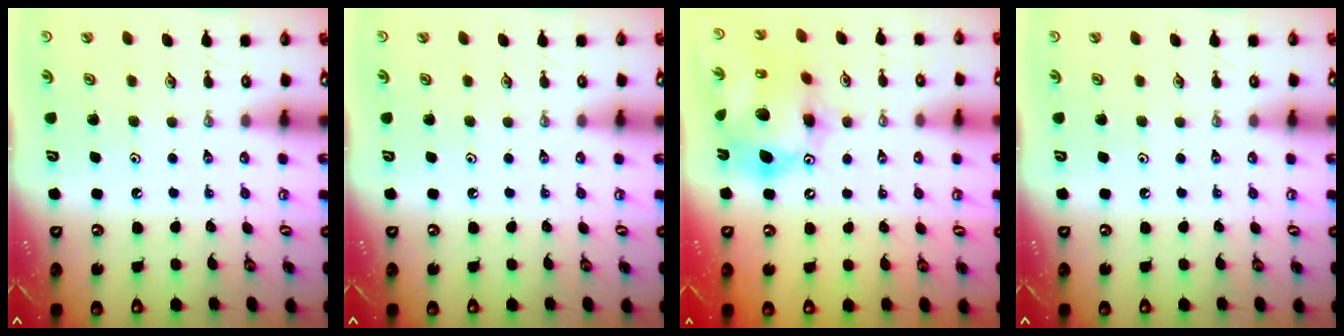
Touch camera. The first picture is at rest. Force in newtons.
{"total": 0.0}
{"total": 15.2, "press": 15.2, "slide": 1.4}
{"total": 0.0}